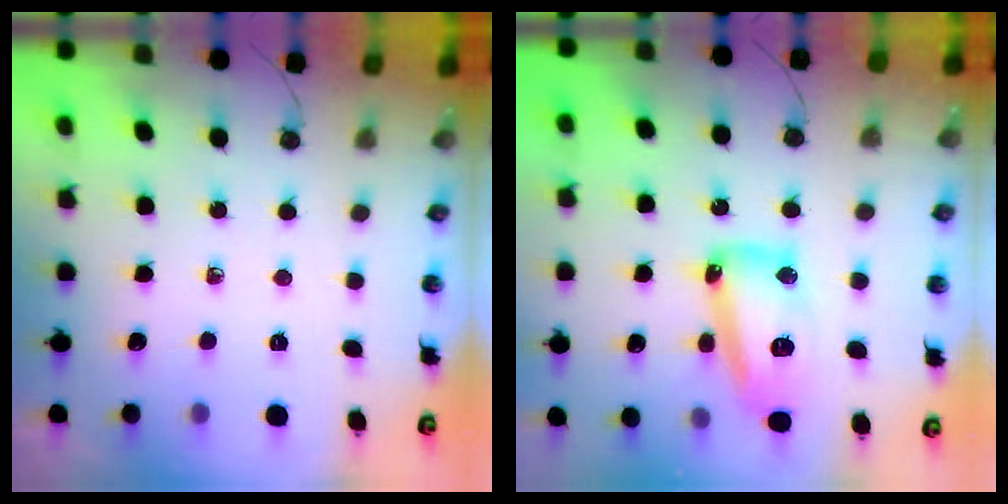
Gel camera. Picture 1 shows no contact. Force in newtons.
{"total": 14.3, "press": 14.3, "slide": 1.2}